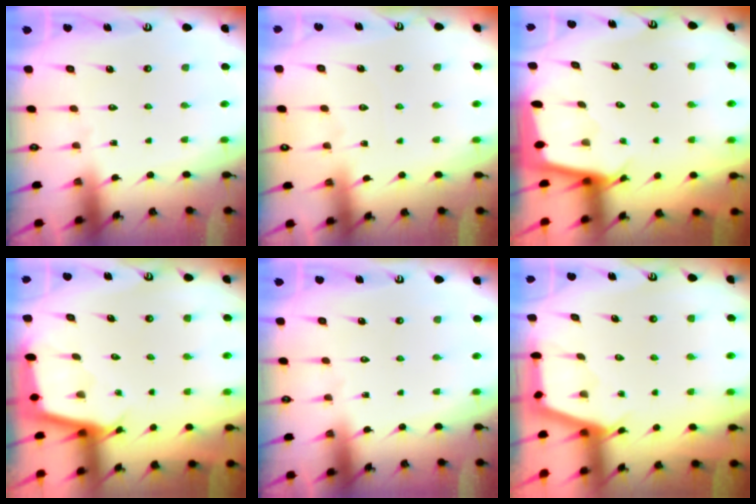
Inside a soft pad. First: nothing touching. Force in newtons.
{"total": 2.4, "press": 2.4, "slide": 0.4}
{"total": 2.5, "press": 2.5, "slide": 0.1}
{"total": 2.2, "press": 2.2, "slide": 0.2}
{"total": 0.0}
{"total": 2.9, "press": 2.9, "slide": 0.3}